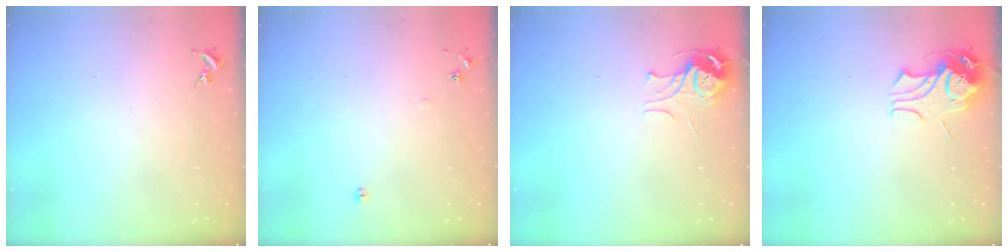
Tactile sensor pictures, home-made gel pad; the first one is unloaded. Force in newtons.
{"total": 6.1, "press": 6.1, "slide": 0.5}
{"total": 6.7, "press": 6.7, "slide": 0.6}
{"total": 11.0, "press": 10.9, "slide": 1.1}